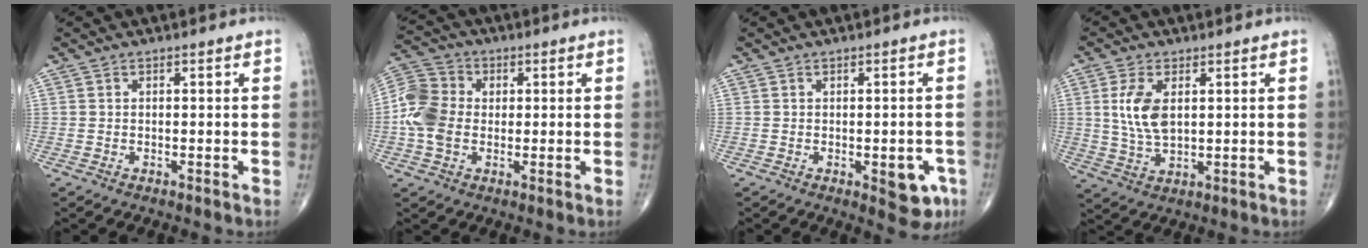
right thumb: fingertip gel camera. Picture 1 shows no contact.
{"total": 9.3, "force": [-0.4, 7.2, 5.9], "torque": [-0.122, 0.020, -0.016]}
{"total": 6.2, "force": [-2.2, 2.9, 5.1], "torque": [-0.036, 0.003, -0.020]}
{"total": 7.7, "force": [1.7, 4.0, 6.4], "torque": [-0.134, -0.010, 0.038]}